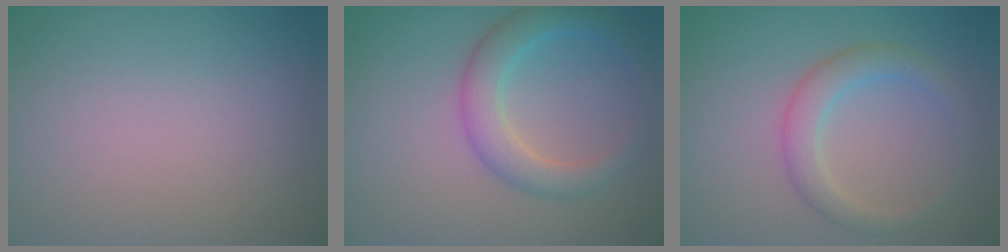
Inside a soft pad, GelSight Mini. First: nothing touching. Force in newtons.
{"total": 3.8, "press": 3.8, "slide": 0.0}
{"total": 2.8, "press": 2.8, "slide": 0.2}